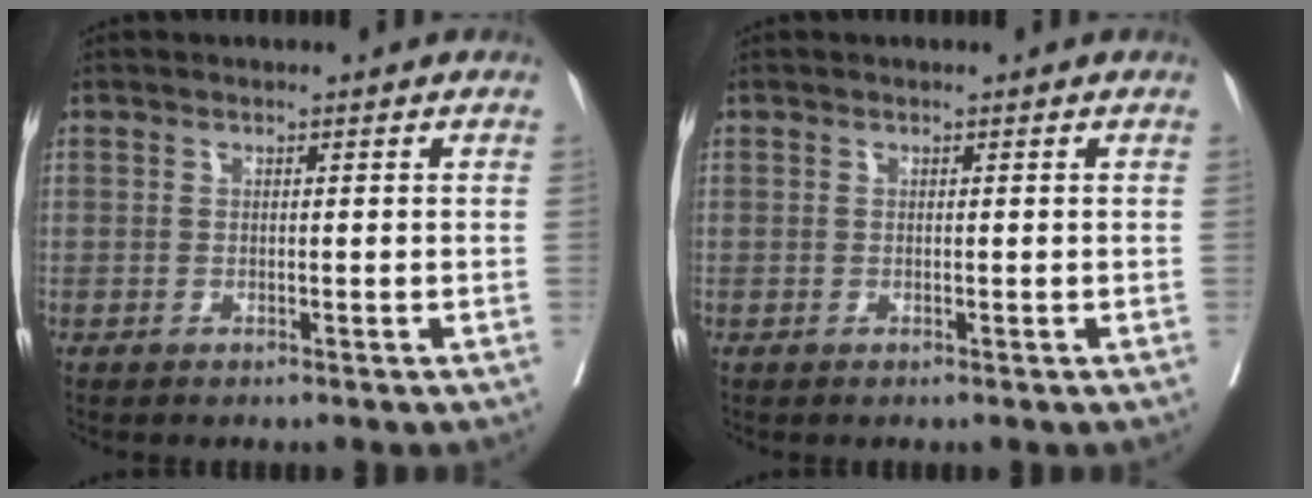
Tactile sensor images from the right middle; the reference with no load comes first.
{"total": 0.0}